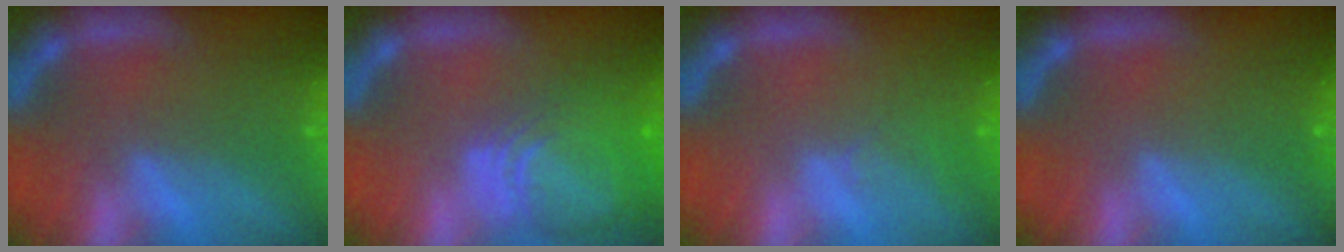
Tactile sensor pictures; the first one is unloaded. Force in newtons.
{"total": 9.0}
{"total": 1.5}
{"total": 0.0}